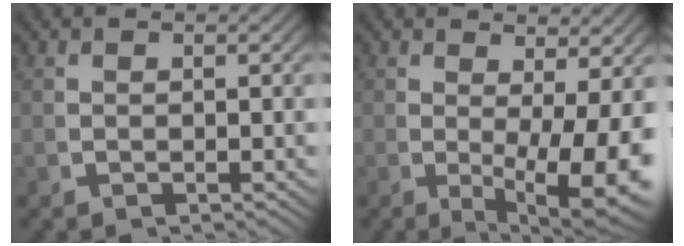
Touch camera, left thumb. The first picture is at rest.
{"total": 7.9, "force": [-0.6, 3.6, 7.0], "torque": [-0.106, -0.031, 0.007]}